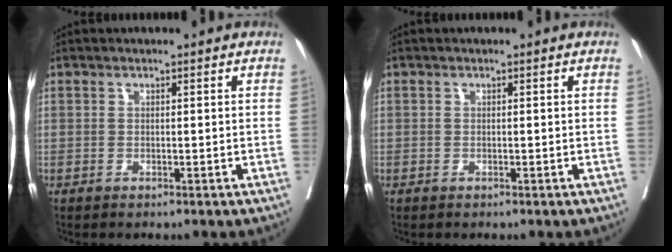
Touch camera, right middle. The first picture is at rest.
{"total": 0.0}